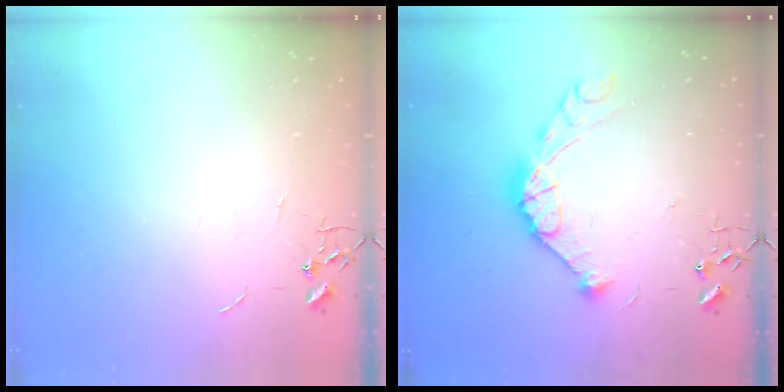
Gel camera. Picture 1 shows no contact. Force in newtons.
{"total": 12.9, "press": 12.9, "slide": 1.0}